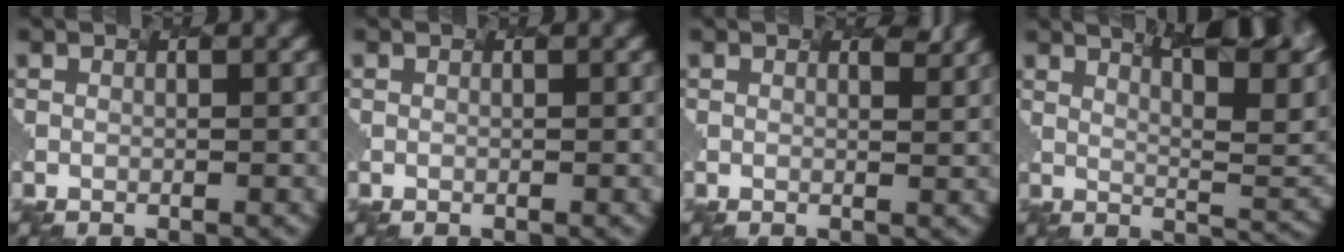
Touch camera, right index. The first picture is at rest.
{"total": 0.0}
{"total": 1.6, "force": [1.6, 0.4, 0.0], "torque": [0.010, -0.004, 0.013]}
{"total": 11.3, "force": [7.3, 3.0, 8.0], "torque": [-0.084, 0.025, 0.103]}